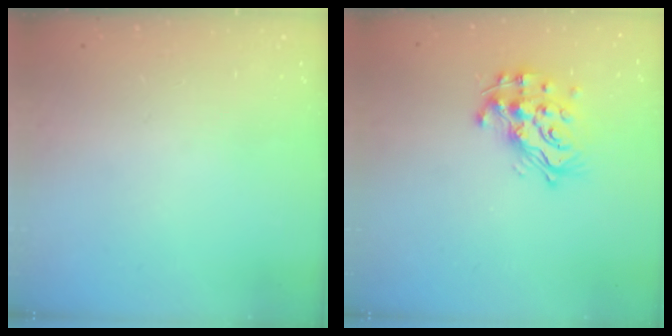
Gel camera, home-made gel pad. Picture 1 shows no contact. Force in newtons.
{"total": 15.4, "press": 15.3, "slide": 1.2}